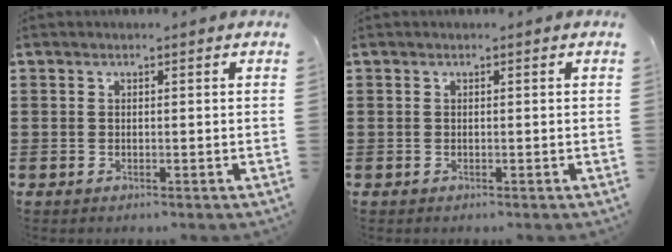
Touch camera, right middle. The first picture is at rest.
{"total": 0.0}